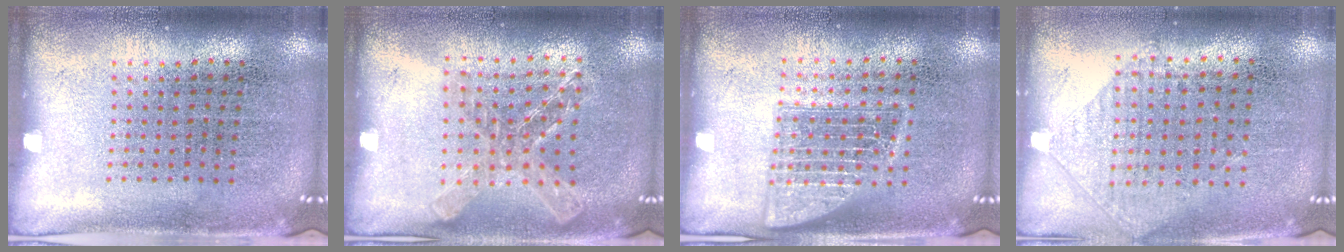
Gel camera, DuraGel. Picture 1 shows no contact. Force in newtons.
{"total": 1.4, "press": 1.3, "slide": 0.4}
{"total": 2.1, "press": 2.0, "slide": 0.3}
{"total": 0.9, "press": 0.8, "slide": 0.3}